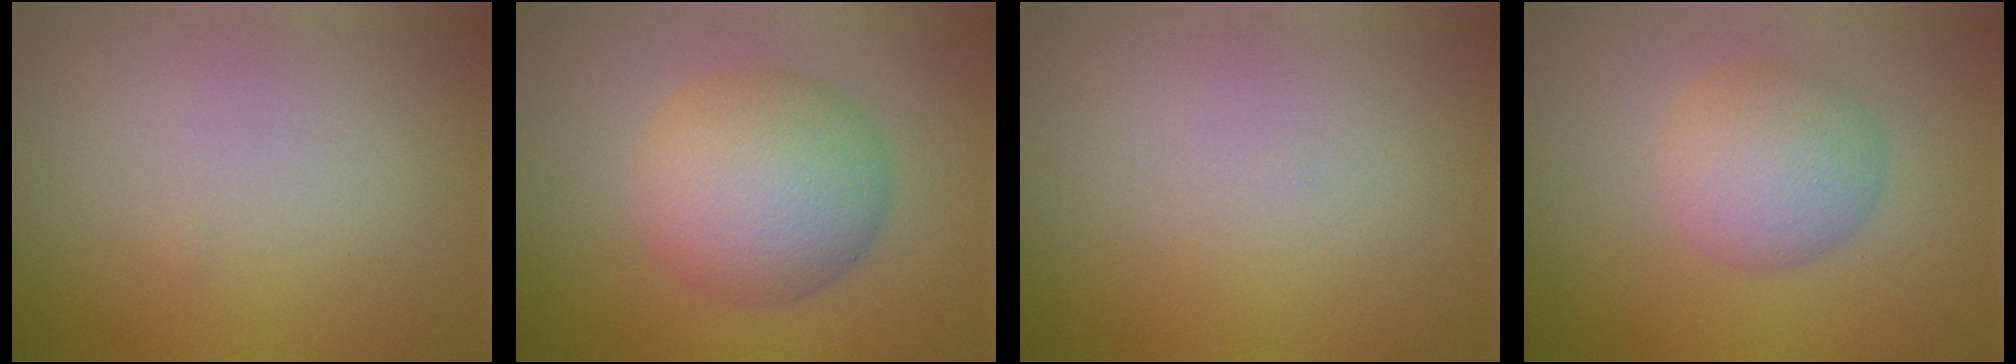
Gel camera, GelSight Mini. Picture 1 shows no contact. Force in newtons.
{"total": 8.1, "press": 8.1, "slide": 0.1}
{"total": 0.0}
{"total": 5.0, "press": 5.0, "slide": 0.2}